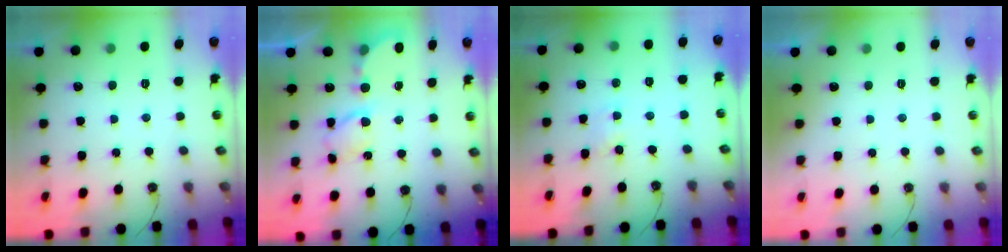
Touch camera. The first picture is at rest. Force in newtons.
{"total": 6.4, "press": 6.4, "slide": 0.3}
{"total": 1.9, "press": 1.9, "slide": 0.3}
{"total": 0.0}